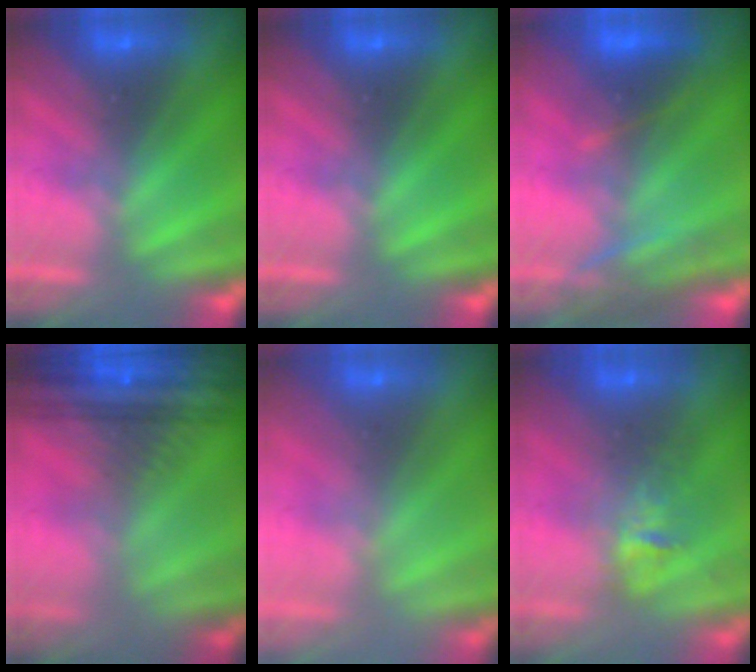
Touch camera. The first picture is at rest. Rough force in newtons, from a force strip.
{"total": 0.0}
{"total": 3.6}
{"total": 7.5}
{"total": 2.8}
{"total": 2.7}